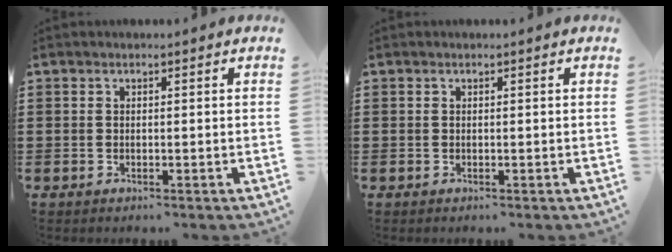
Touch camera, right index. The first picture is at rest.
{"total": 0.0}